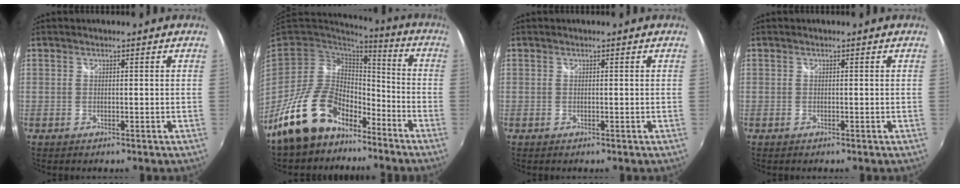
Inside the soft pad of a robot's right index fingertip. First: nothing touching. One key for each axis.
{"total": 16.8, "fx": -11.5, "fy": 9.3, "fz": 8.0, "tx": -0.169, "ty": 0.016, "tz": -0.184}
{"total": 0.0}
{"total": 0.0}